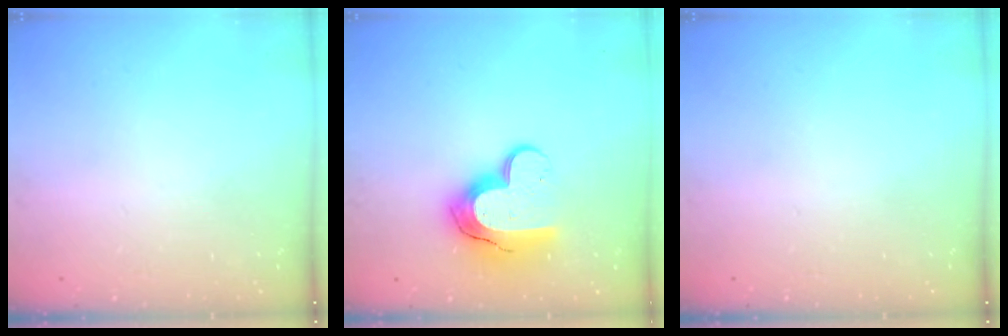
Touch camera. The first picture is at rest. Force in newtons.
{"total": 14.7, "press": 14.6, "slide": 0.8}
{"total": 0.0}